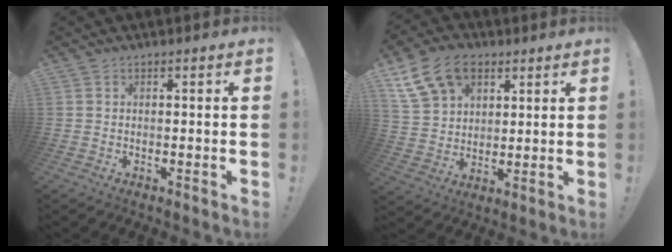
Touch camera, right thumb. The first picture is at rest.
{"total": 15.6, "force": [8.0, 10.9, 7.8], "torque": [-0.122, -0.036, 0.155]}